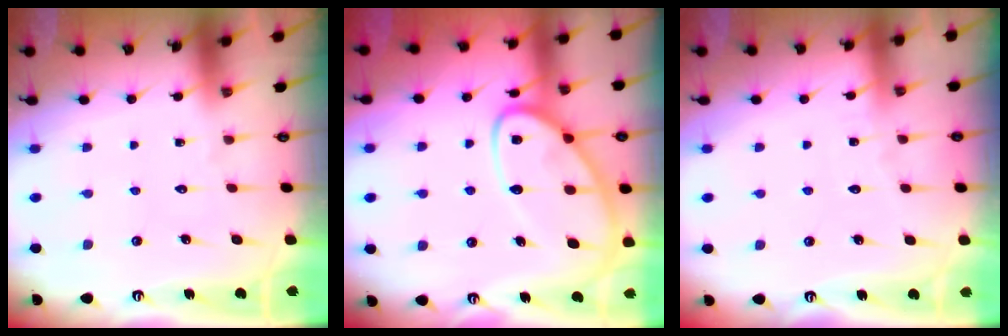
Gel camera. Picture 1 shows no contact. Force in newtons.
{"total": 14.7, "press": 14.6, "slide": 1.4}
{"total": 2.2, "press": 2.1, "slide": 0.3}